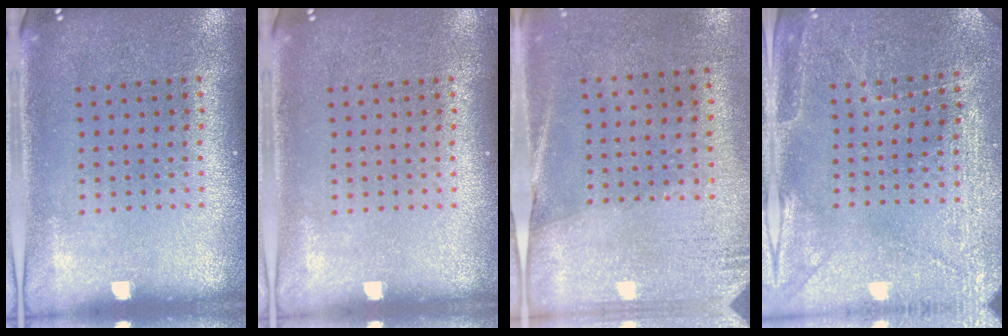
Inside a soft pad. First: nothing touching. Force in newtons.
{"total": 0.0}
{"total": 2.6, "press": 2.3, "slide": 1.4}
{"total": 2.9, "press": 2.9, "slide": 0.2}